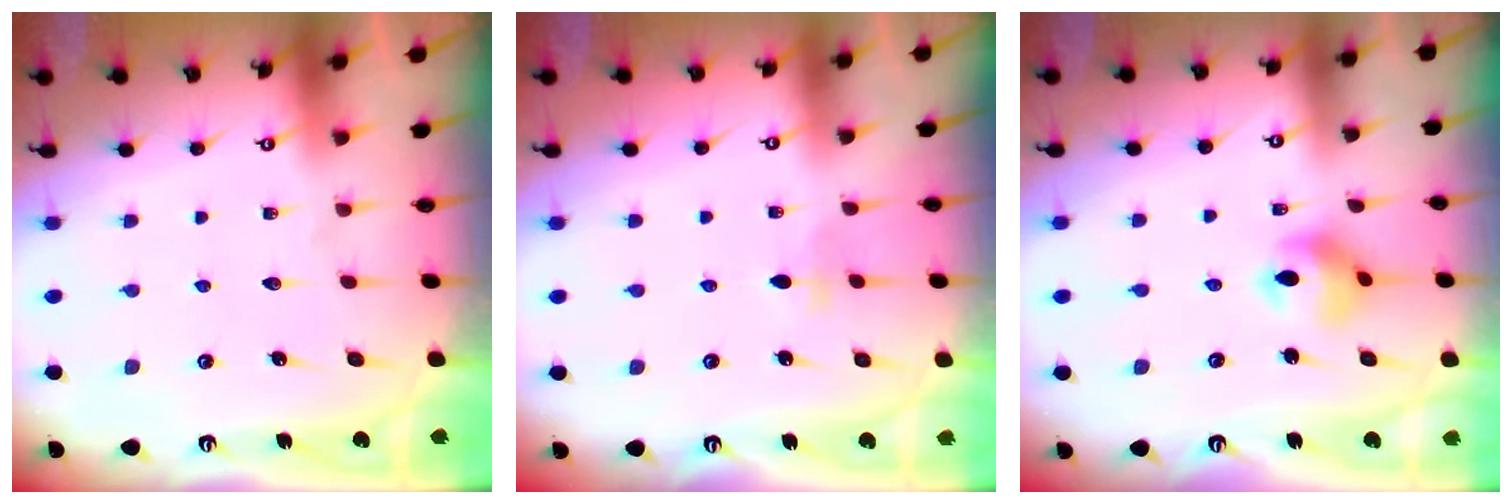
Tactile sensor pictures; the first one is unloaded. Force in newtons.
{"total": 2.7, "press": 2.6, "slide": 0.6}
{"total": 8.3, "press": 8.2, "slide": 0.9}